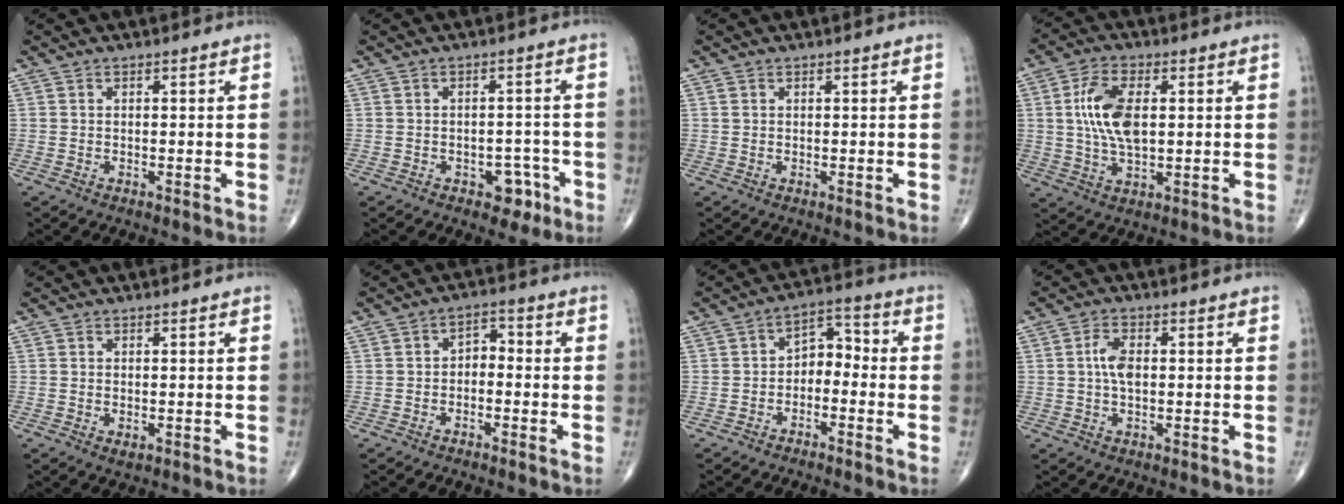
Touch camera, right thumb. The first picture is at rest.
{"total": 4.7, "force": [-2.4, 3.1, 2.6], "torque": [-0.009, 0.022, -0.028]}
{"total": 0.6, "force": [0.2, 0.4, 0.3], "torque": [-0.004, 0.002, 0.005]}
{"total": 10.4, "force": [1.5, 5.2, 8.8], "torque": [-0.176, -0.001, 0.029]}
{"total": 1.2, "force": [-0.2, 0.7, 0.9], "torque": [-0.014, -0.004, -0.001]}
{"total": 3.5, "force": [-1.1, 2.4, 2.3], "torque": [-0.019, 0.027, -0.029]}
{"total": 6.1, "force": [-2.1, 4.1, 3.9], "torque": [-0.037, 0.045, -0.048]}
{"total": 4.3, "force": [0.3, 2.3, 3.6], "torque": [-0.075, 0.005, 0.001]}